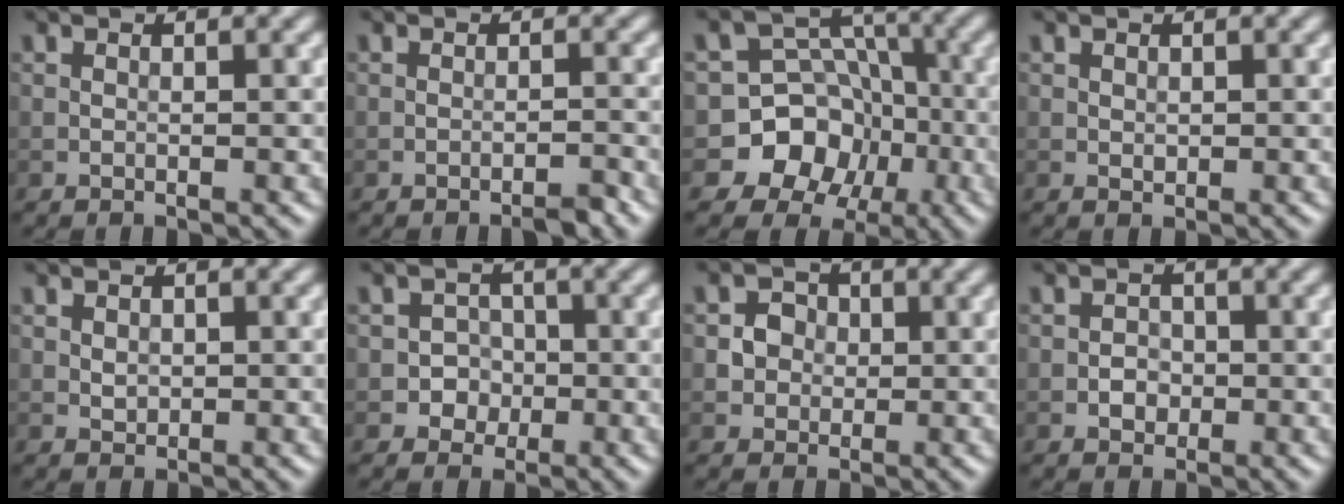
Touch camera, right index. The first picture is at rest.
{"total": 1.5, "force": [-1.2, 0.2, 0.8], "torque": [-0.008, 0.002, -0.019]}
{"total": 9.0, "force": [-3.7, 8.0, 2.0], "torque": [-0.014, 0.004, -0.092]}
{"total": 0.5, "force": [0.2, 0.4, 0.2], "torque": [-0.004, -0.002, 0.005]}
{"total": 0.9, "force": [0.3, 0.7, 0.5], "torque": [-0.009, -0.002, 0.007]}
{"total": 2.4, "force": [-0.6, 2.2, 0.6], "torque": [0.011, 0.002, -0.020]}
{"total": 2.3, "force": [0.0, 2.2, 0.8], "torque": [-0.001, -0.003, -0.004]}
{"total": 1.6, "force": [-0.5, 1.4, 0.7], "torque": [-0.005, 0.001, -0.011]}